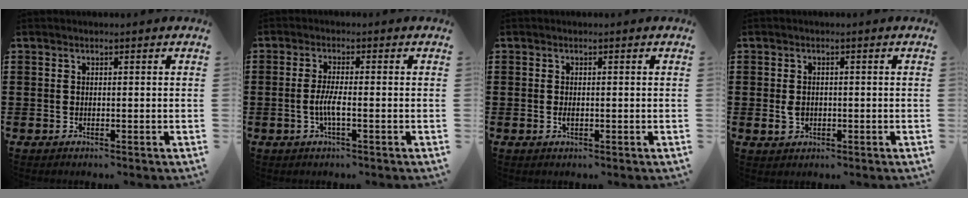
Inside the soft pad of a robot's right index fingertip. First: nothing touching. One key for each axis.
{"total": 3.6, "fx": -1.0, "fy": 0.3, "fz": 3.4, "tx": -0.075, "ty": -0.007, "tz": -0.024}
{"total": 1.1, "fx": -0.2, "fy": 0.4, "fz": 1.1, "tx": -0.022, "ty": -0.004, "tz": -0.002}
{"total": 2.1, "fx": 0.0, "fy": 1.8, "fz": 1.2, "tx": -0.027, "ty": 0.004, "tz": -0.001}